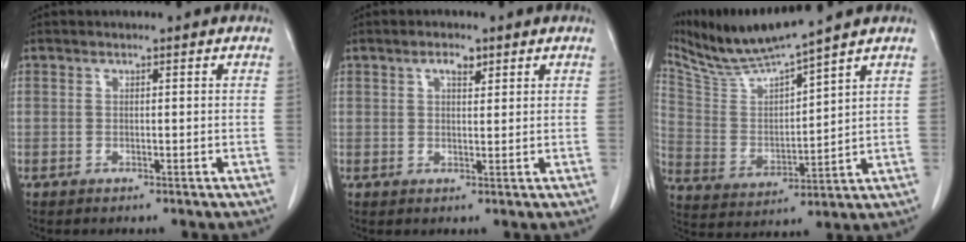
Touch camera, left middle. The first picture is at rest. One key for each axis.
{"total": 2.3, "fx": 1.3, "fy": 0.9, "fz": 1.7, "tx": -0.030, "ty": 0.002, "tz": 0.022}
{"total": 11.3, "fx": 10.4, "fy": -1.4, "fz": 4.2, "tx": -0.093, "ty": -0.006, "tz": 0.208}